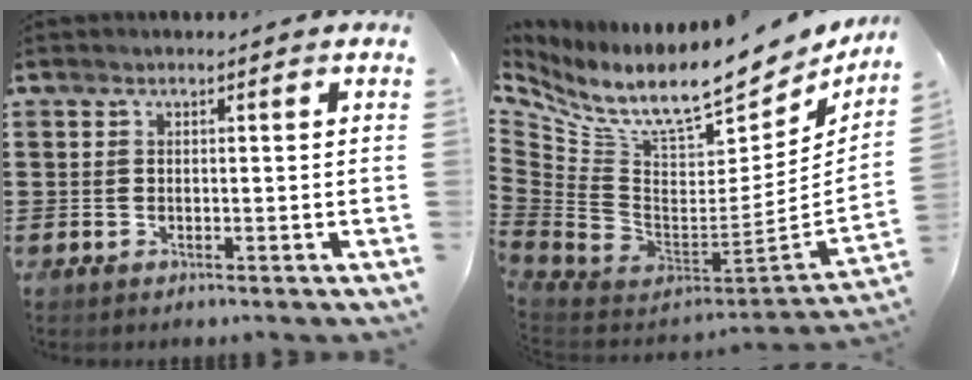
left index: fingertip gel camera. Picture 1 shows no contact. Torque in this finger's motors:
{"motor_torque": [1.10, -1.04, 0.43, 0.07]}